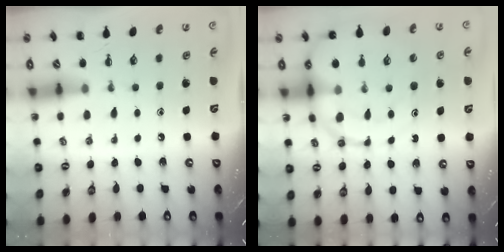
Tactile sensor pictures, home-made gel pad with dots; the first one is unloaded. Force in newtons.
{"total": 14.1, "press": 13.7, "slide": 3.4}